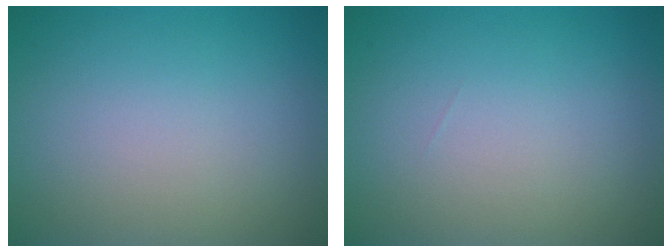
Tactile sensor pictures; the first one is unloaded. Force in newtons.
{"total": 0.0}